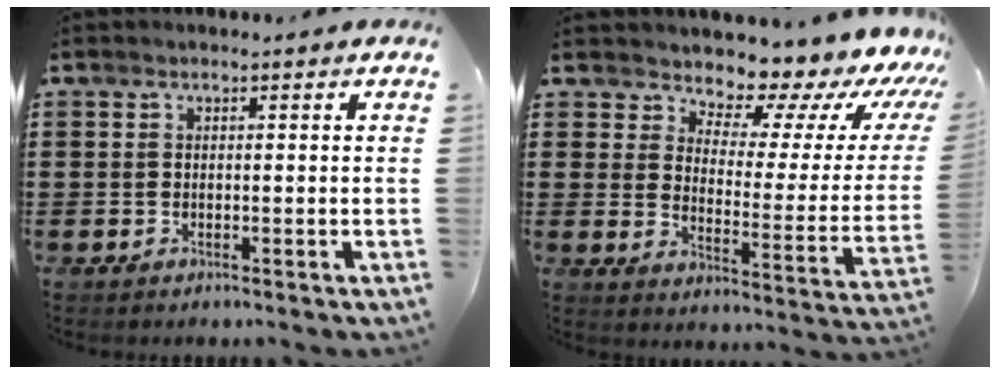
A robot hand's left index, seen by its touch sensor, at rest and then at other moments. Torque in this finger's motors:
{"motor_torque": [2.14, 0.00, 0.65, 0.01]}